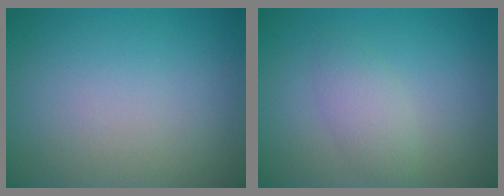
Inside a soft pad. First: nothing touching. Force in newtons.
{"total": 2.1, "press": 2.1, "slide": 0.1}